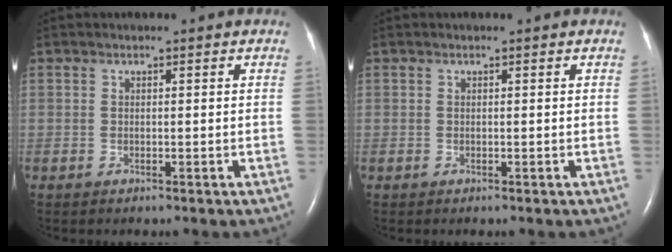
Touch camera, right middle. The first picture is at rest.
{"total": 0.0}